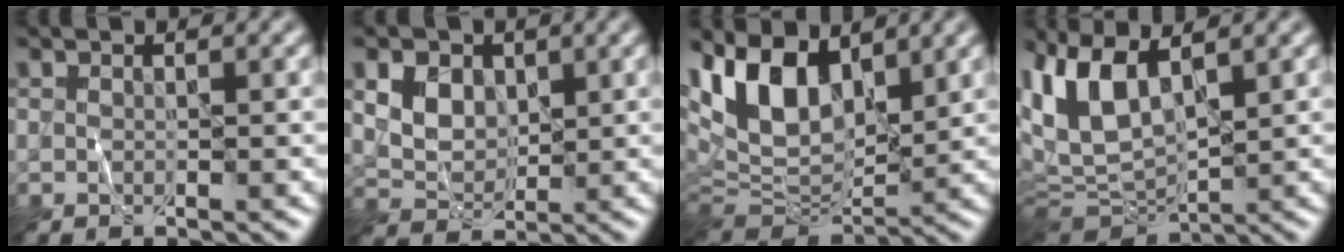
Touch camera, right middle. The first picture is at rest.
{"total": 4.4, "force": [1.7, 3.2, 2.4], "torque": [-0.062, 0.002, 0.038]}
{"total": 10.4, "force": [5.2, 5.5, 7.1], "torque": [-0.155, 0.009, 0.094]}
{"total": 9.0, "force": [3.2, 4.1, 7.3], "torque": [-0.171, 0.006, 0.059]}